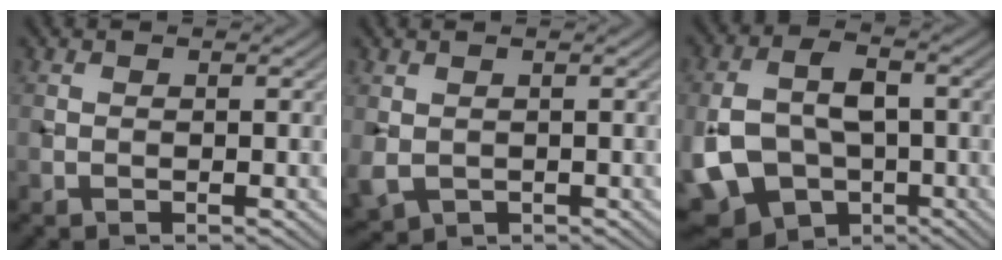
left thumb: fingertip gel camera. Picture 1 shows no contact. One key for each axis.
{"total": 2.3, "fx": 0.0, "fy": 1.8, "fz": 1.4, "tx": -0.047, "ty": -0.010, "tz": 0.005}
{"total": 12.1, "fx": -3.3, "fy": 8.2, "fz": 8.2, "tx": -0.180, "ty": -0.019, "tz": -0.061}